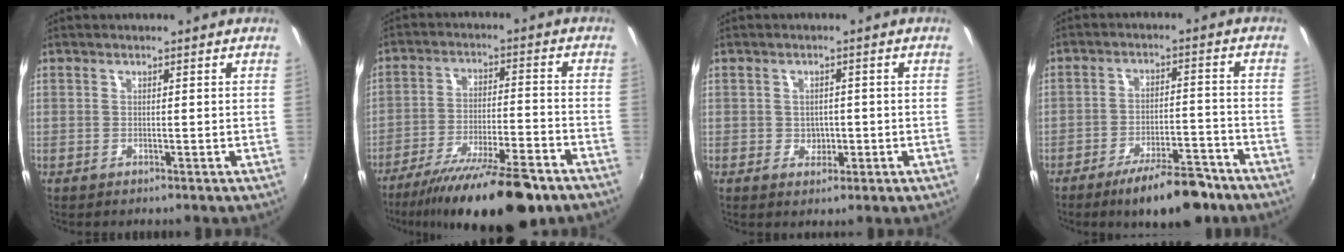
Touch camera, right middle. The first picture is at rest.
{"total": 19.2, "force": [-14.8, 3.6, 11.7], "torque": [-0.213, -0.036, -0.232]}
{"total": 3.2, "force": [-0.6, 2.9, 1.2], "torque": [-0.019, 0.003, -0.006]}
{"total": 11.7, "force": [-8.9, 3.2, 6.9], "torque": [-0.118, 0.001, -0.129]}